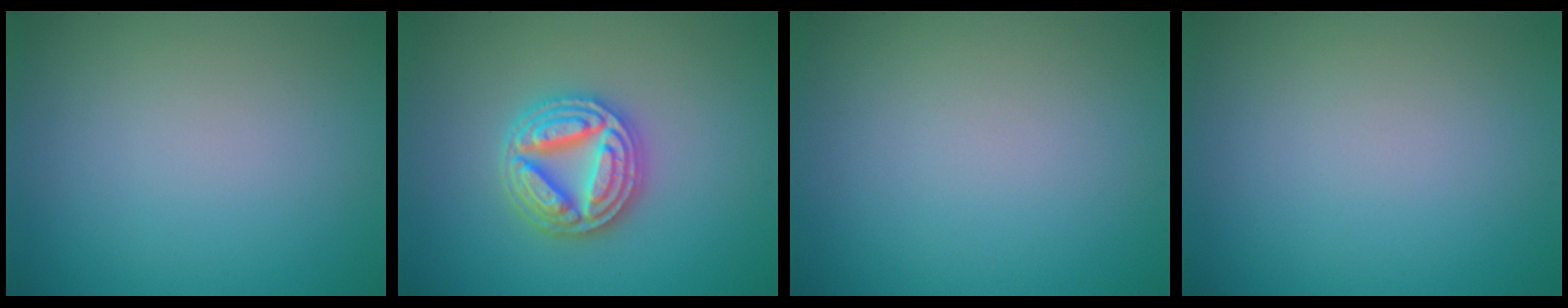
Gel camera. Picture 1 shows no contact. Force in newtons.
{"total": 4.9, "press": 4.8, "slide": 0.8}
{"total": 0.0}
{"total": 0.0}